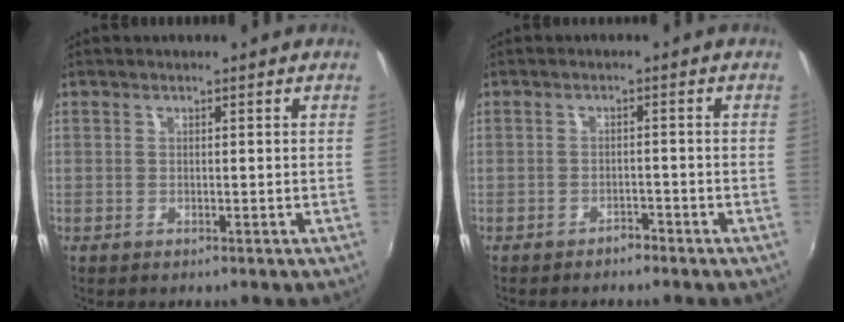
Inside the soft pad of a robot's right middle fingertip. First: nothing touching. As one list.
[{"total": 2.0, "force": [-1.8, 0.7, 0.4], "torque": [-0.012, -0.001, -0.026]}]